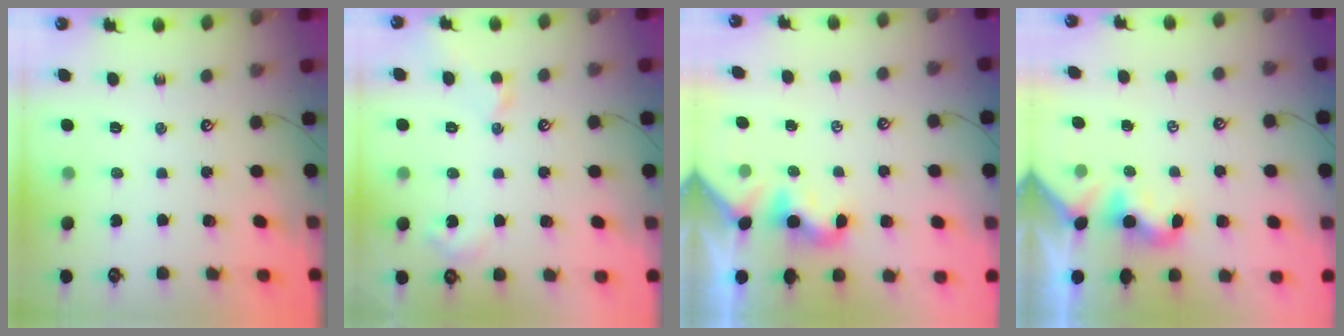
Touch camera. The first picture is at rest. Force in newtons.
{"total": 3.9, "press": 3.8, "slide": 0.7}
{"total": 2.0, "press": 1.9, "slide": 0.5}
{"total": 2.0, "press": 1.9, "slide": 0.5}